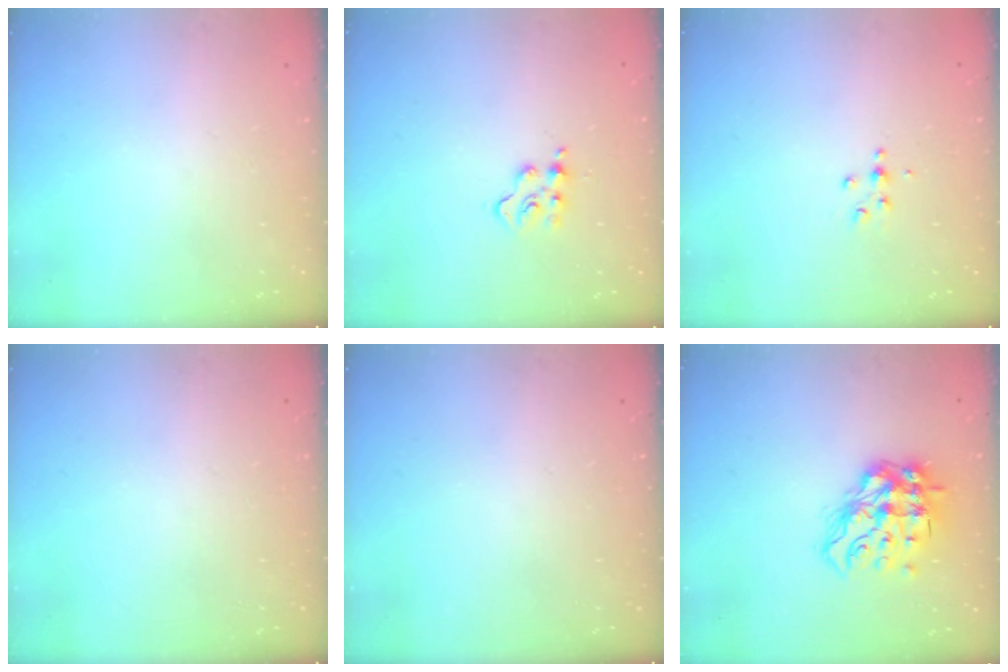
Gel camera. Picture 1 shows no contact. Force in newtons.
{"total": 4.6, "press": 4.6, "slide": 0.5}
{"total": 4.2, "press": 4.1, "slide": 0.6}
{"total": 0.0}
{"total": 0.0}
{"total": 14.6, "press": 14.5, "slide": 1.7}